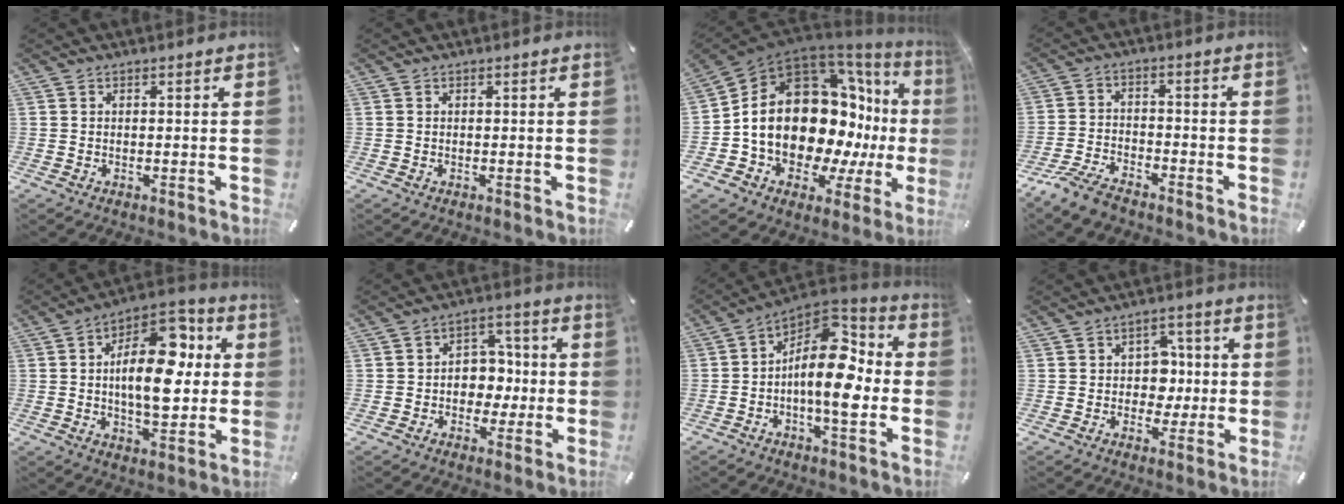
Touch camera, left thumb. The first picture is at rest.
{"total": 0.0}
{"total": 23.7, "force": [1.4, 16.2, 17.3], "torque": [-0.318, -0.048, 0.047]}
{"total": 7.1, "force": [-6.0, 2.4, 2.9], "torque": [-0.071, 0.018, -0.118]}
{"total": 17.5, "force": [2.5, 9.6, 14.4], "torque": [-0.223, -0.008, 0.040]}
{"total": 7.6, "force": [-1.4, 6.8, 3.2], "torque": [-0.043, 0.020, -0.023]}
{"total": 15.7, "force": [-1.5, 7.9, 13.4], "torque": [-0.216, -0.010, -0.026]}
{"total": 7.5, "force": [0.0, 6.8, 3.3], "torque": [-0.044, 0.009, -0.001]}